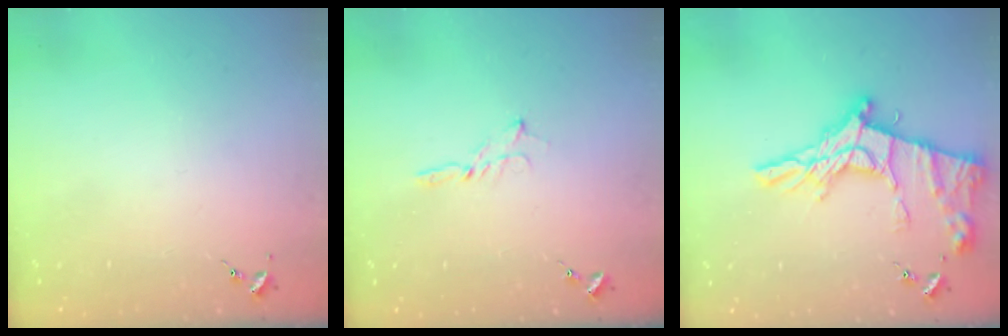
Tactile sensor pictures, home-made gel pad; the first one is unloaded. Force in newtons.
{"total": 2.1, "press": 2.1, "slide": 0.2}
{"total": 19.8, "press": 19.7, "slide": 1.7}